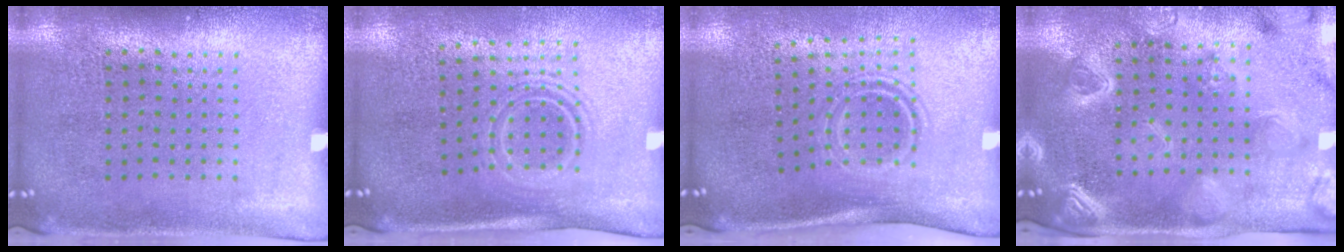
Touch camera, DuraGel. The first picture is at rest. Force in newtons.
{"total": 1.6, "press": 1.2, "slide": 1.1}
{"total": 1.7, "press": 1.0, "slide": 1.3}
{"total": 3.5, "press": 3.2, "slide": 1.5}